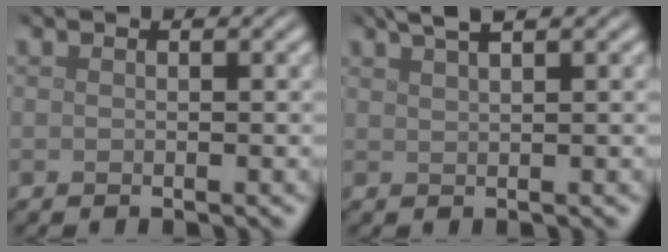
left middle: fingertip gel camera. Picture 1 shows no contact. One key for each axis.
{"total": 2.9, "fx": 2.0, "fy": 0.6, "fz": 2.0, "tx": -0.014, "ty": 0.008, "tz": 0.024}